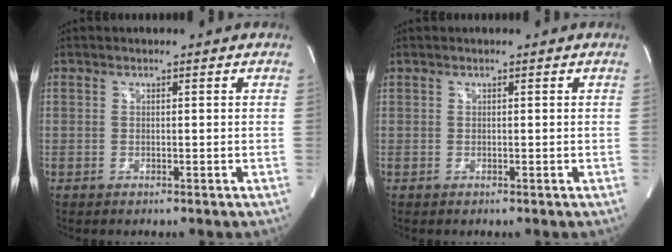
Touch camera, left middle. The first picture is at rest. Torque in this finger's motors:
{"motor_torque": [0.75, -0.74, 0.57, 0.21]}